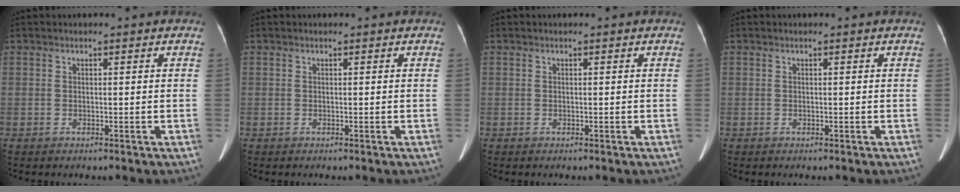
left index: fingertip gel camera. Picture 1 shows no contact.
{"total": 0.0}
{"total": 0.0}
{"total": 0.0}